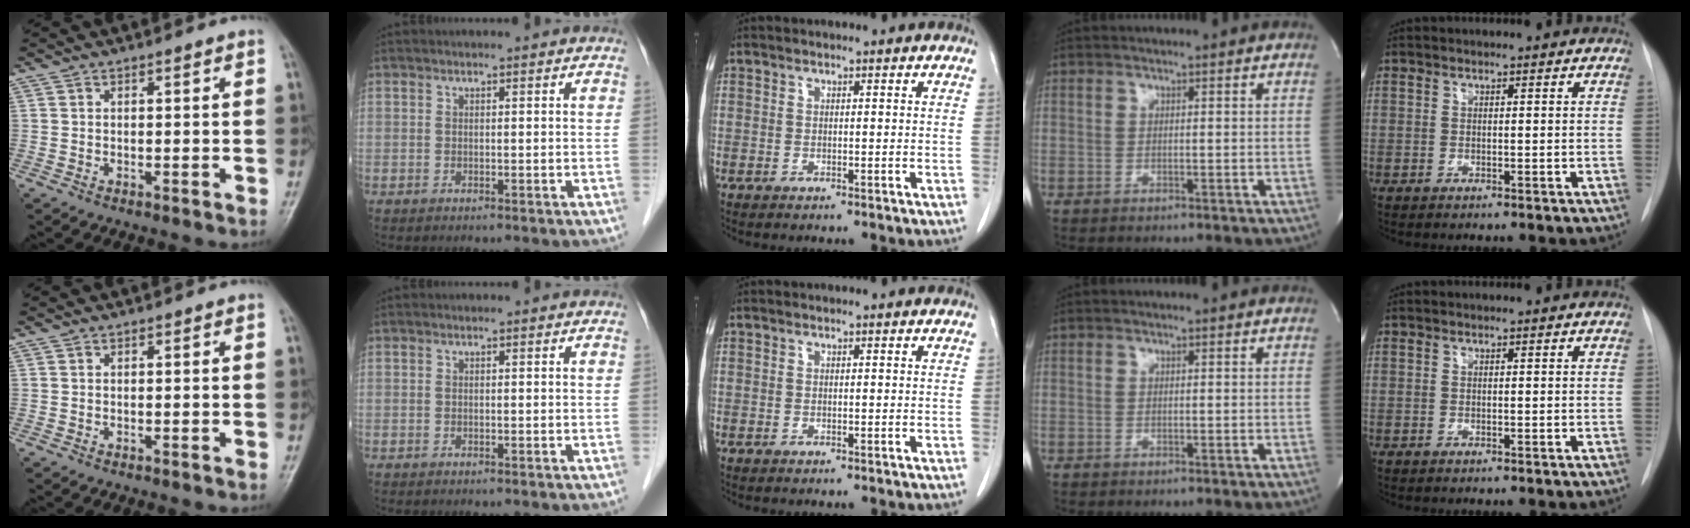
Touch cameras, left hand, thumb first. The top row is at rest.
{}